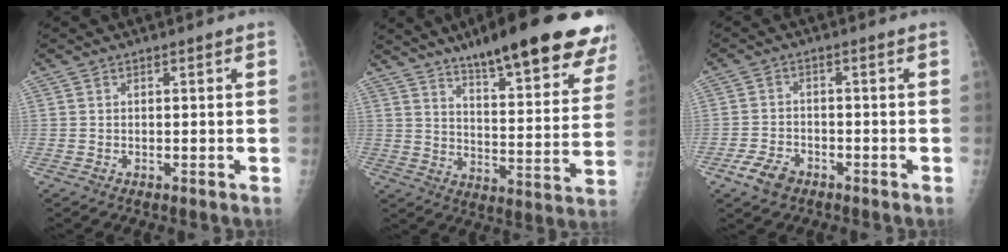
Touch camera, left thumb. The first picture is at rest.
{"total": 25.8, "force": [18.9, 5.5, 16.7], "torque": [-0.198, -0.073, 0.256]}
{"total": 4.7, "force": [-2.8, 2.9, 2.4], "torque": [-0.046, 0.011, -0.048]}